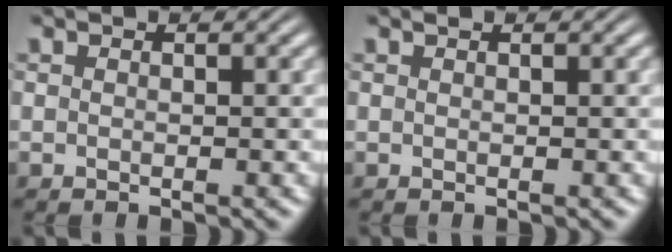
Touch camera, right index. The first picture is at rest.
{"total": 0.0}